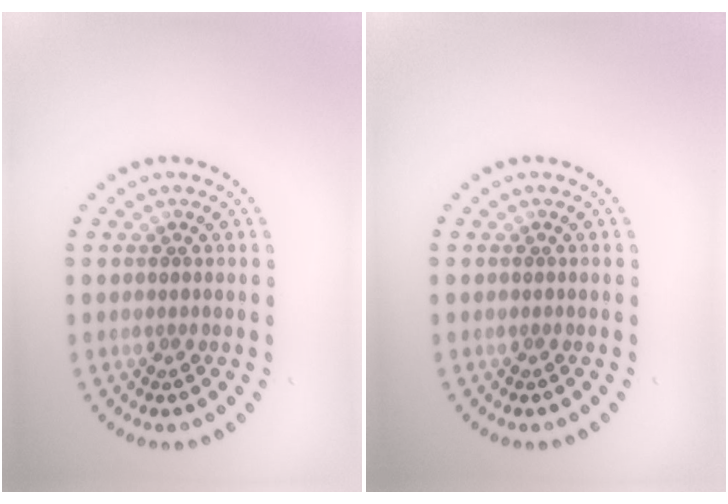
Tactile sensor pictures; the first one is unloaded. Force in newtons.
{"total": 0.0}